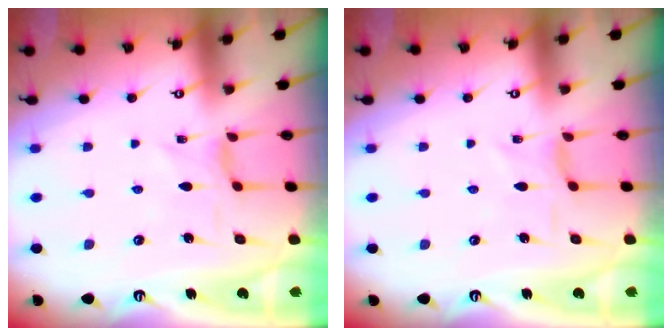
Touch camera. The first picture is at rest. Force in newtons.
{"total": 1.1, "press": 1.0, "slide": 0.5}